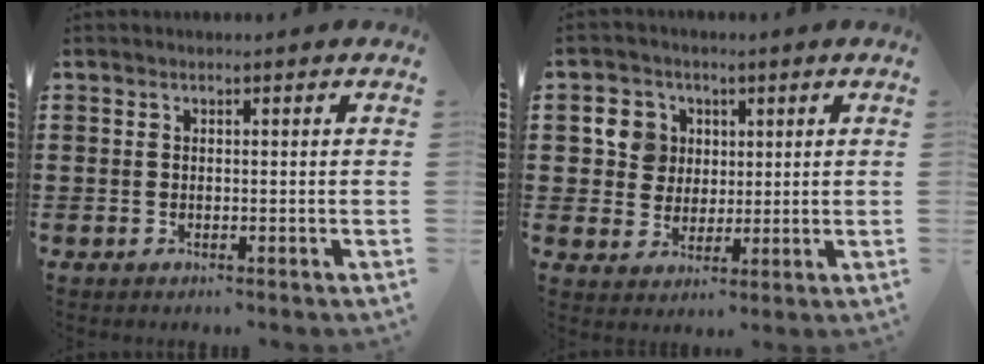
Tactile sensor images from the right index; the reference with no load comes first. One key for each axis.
{"total": 6.0, "fx": 1.5, "fy": 5.6, "fz": 1.5, "tx": -0.049, "ty": 0.015, "tz": 0.027}